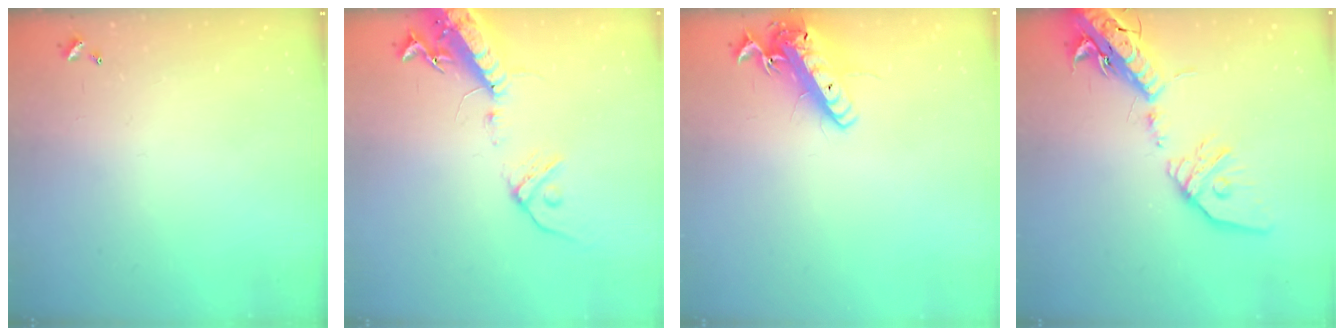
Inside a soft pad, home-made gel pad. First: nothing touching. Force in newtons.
{"total": 16.2, "press": 15.8, "slide": 3.4}
{"total": 15.0, "press": 14.7, "slide": 3.1}
{"total": 21.0, "press": 20.6, "slide": 4.1}